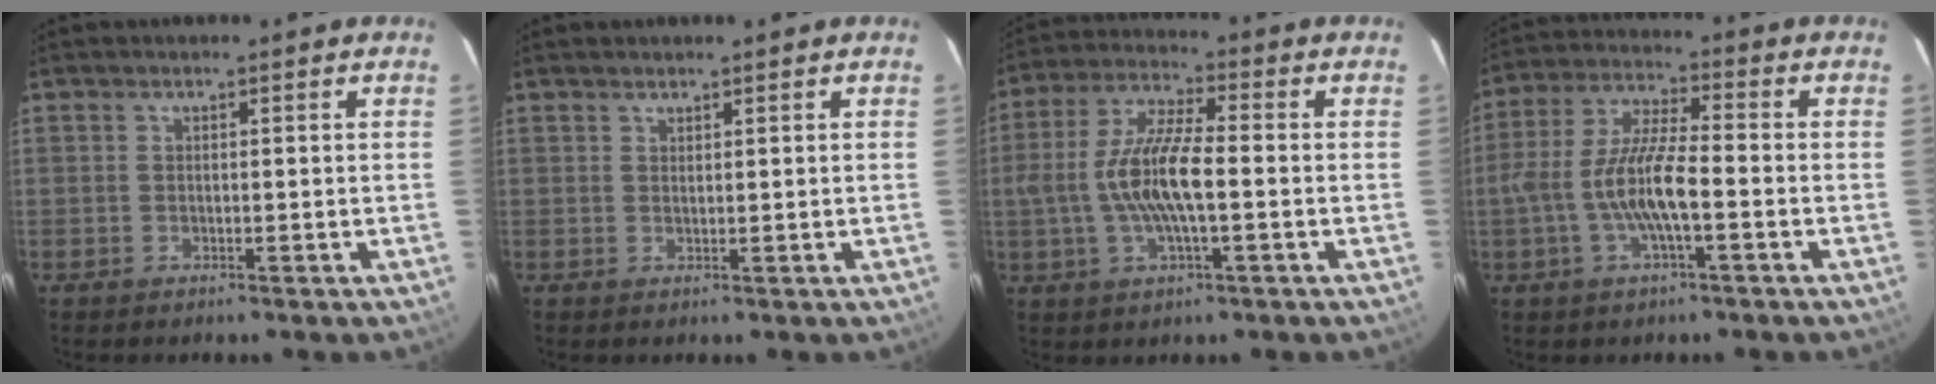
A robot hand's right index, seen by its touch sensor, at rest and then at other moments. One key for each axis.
{"total": 0.9, "fx": 0.9, "fy": 0.1, "fz": 0.1, "tx": -0.003, "ty": 0.001, "tz": 0.017}
{"total": 11.6, "fx": -1.4, "fy": 3.0, "fz": 11.1, "tx": -0.225, "ty": 0.006, "tz": -0.027}
{"total": 10.3, "fx": -2.8, "fy": 2.1, "fz": 9.6, "tx": -0.199, "ty": 0.004, "tz": -0.052}